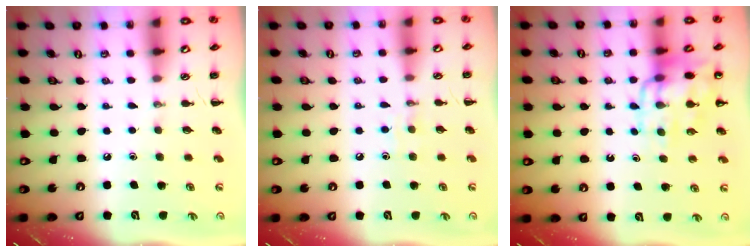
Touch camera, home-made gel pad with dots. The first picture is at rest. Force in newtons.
{"total": 4.3, "press": 4.1, "slide": 1.2}
{"total": 13.9, "press": 13.6, "slide": 2.7}